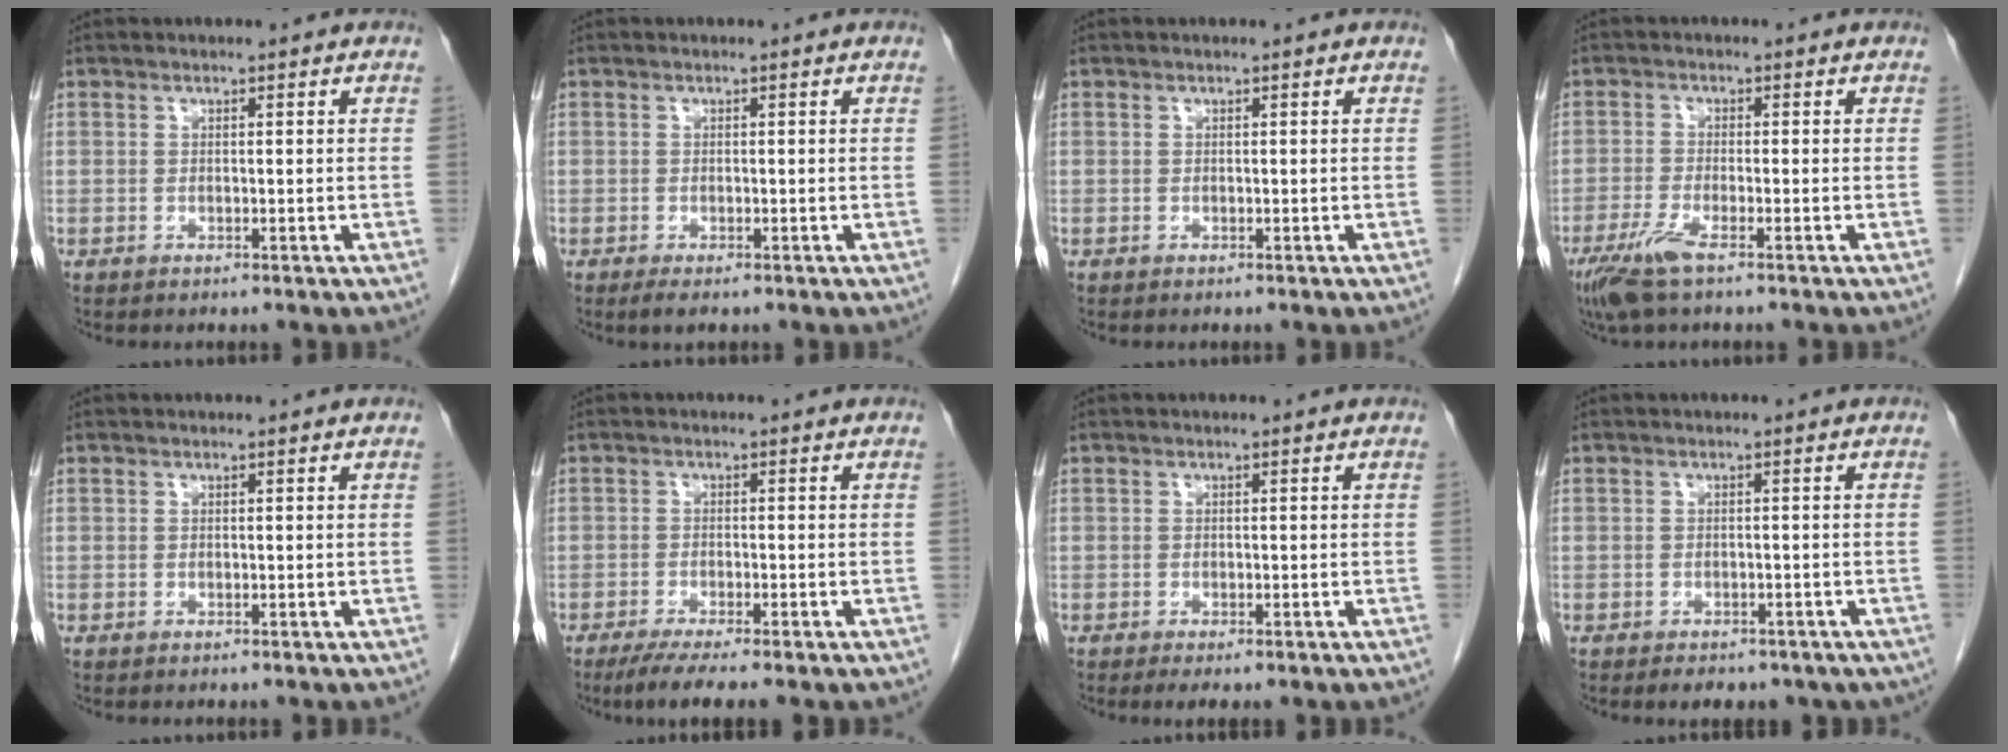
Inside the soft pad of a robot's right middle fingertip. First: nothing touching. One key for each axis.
{"total": 1.7, "fx": -1.2, "fy": 0.5, "fz": 1.2, "tx": -0.021, "ty": -0.005, "tz": -0.017}
{"total": 0.0}
{"total": 5.0, "fx": -3.2, "fy": 0.4, "fz": 3.8, "tx": -0.085, "ty": -0.015, "tz": -0.064}
{"total": 0.0}
{"total": 6.2, "fx": -4.7, "fy": 0.4, "fz": 4.1, "tx": -0.063, "ty": -0.015, "tz": -0.070}
{"total": 2.7, "fx": -1.9, "fy": 0.6, "fz": 1.8, "tx": -0.023, "ty": -0.007, "tz": -0.024}
{"total": 6.9, "fx": -5.2, "fy": 3.4, "fz": 2.9, "tx": -0.028, "ty": 0.005, "tz": -0.056}